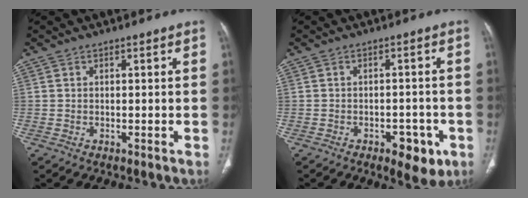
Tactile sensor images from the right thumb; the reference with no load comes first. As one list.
[{"total": 6.7, "force": [-3.2, 3.4, 4.8], "torque": [-0.043, 0.012, -0.037]}]